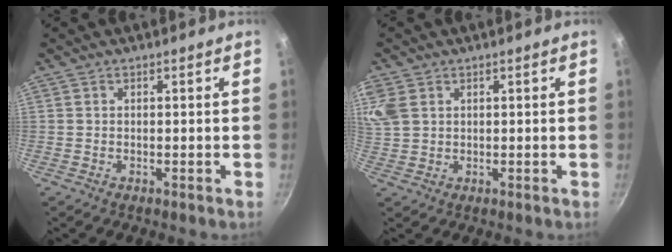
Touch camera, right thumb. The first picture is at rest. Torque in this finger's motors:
{"motor_torque": [0.24, 0.75, 1.88, 0.89, 0.26]}